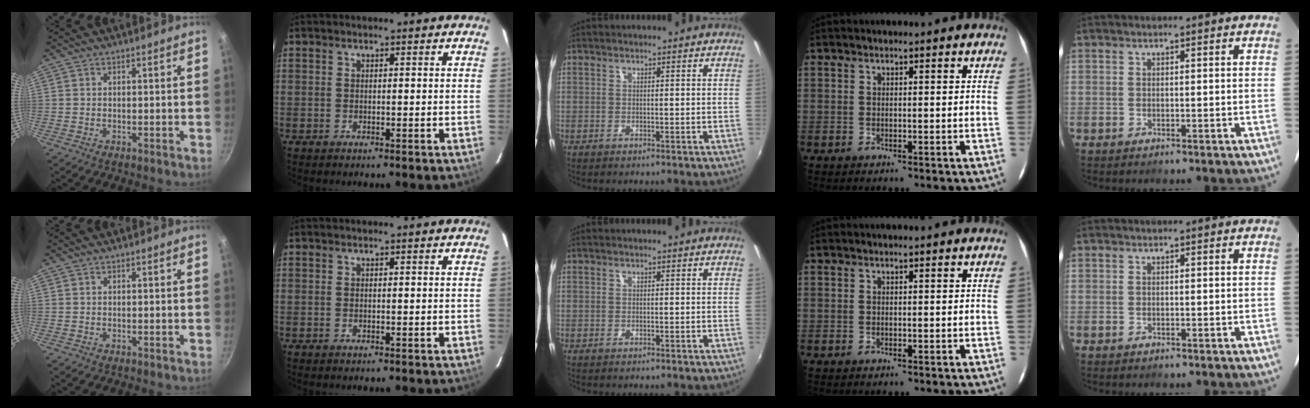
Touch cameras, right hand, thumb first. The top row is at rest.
{}